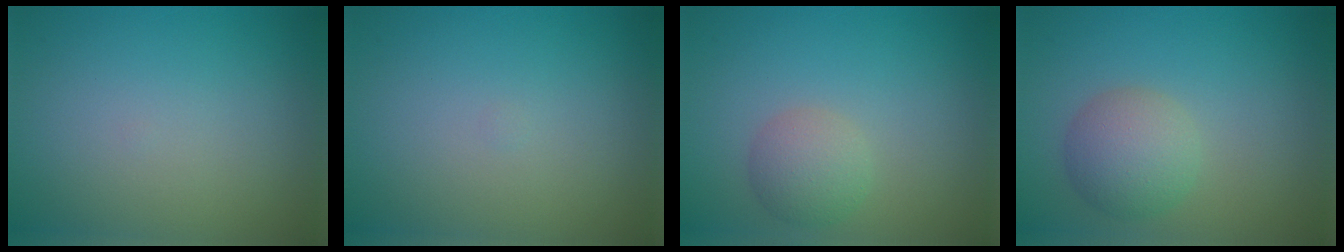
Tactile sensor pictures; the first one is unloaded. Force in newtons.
{"total": 0.0}
{"total": 2.7, "press": 2.7, "slide": 0.1}
{"total": 3.9, "press": 3.9, "slide": 0.1}